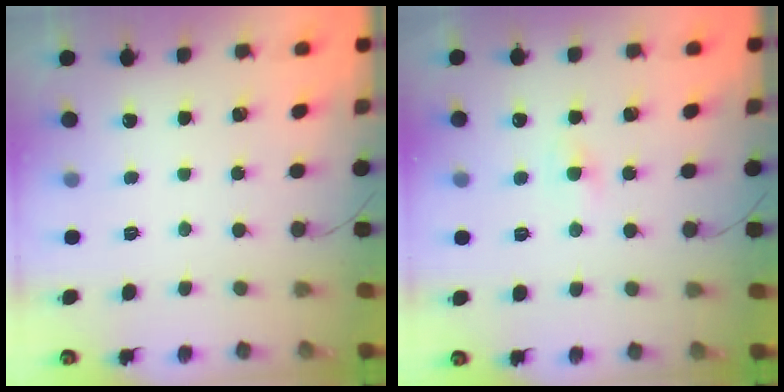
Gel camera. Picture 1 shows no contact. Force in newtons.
{"total": 2.1, "press": 1.9, "slide": 0.7}